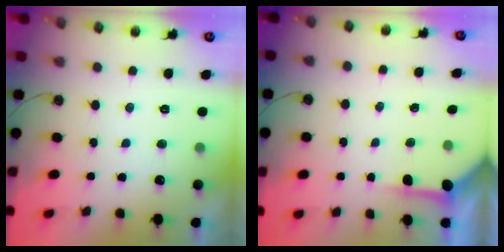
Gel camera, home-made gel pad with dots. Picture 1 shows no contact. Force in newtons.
{"total": 3.8, "press": 3.8, "slide": 0.5}